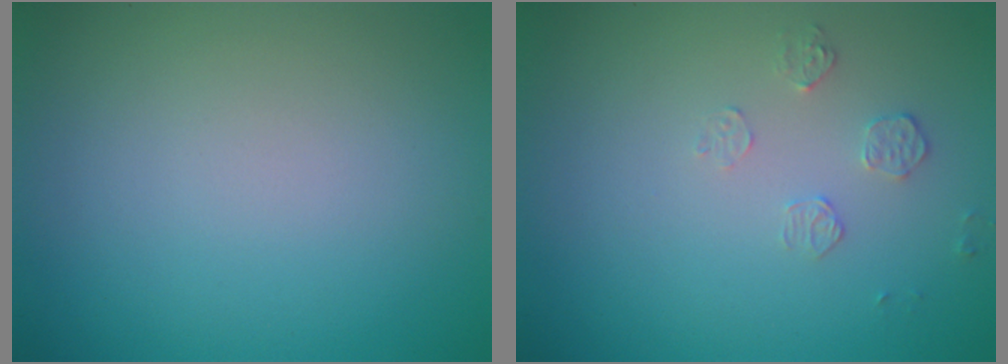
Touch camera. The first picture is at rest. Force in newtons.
{"total": 1.3, "press": 0.6, "slide": 1.1}